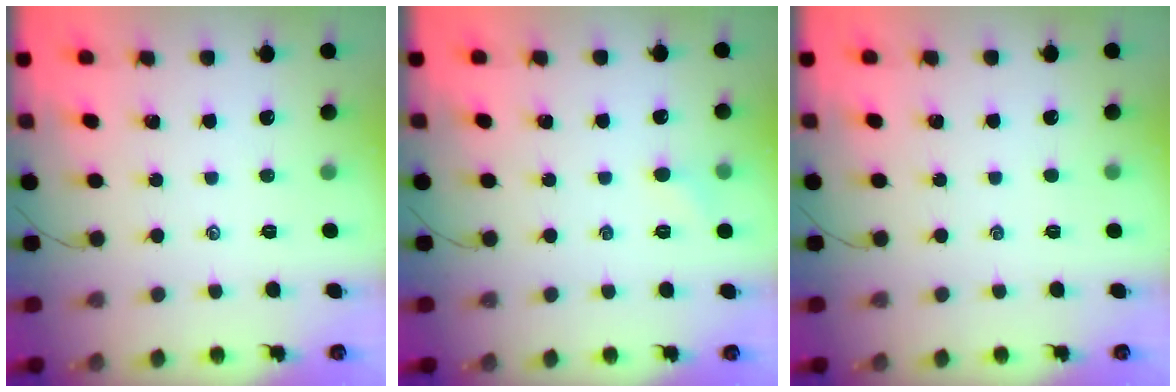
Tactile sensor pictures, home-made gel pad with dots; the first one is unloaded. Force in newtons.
{"total": 3.9, "press": 3.7, "slide": 1.2}
{"total": 0.0}